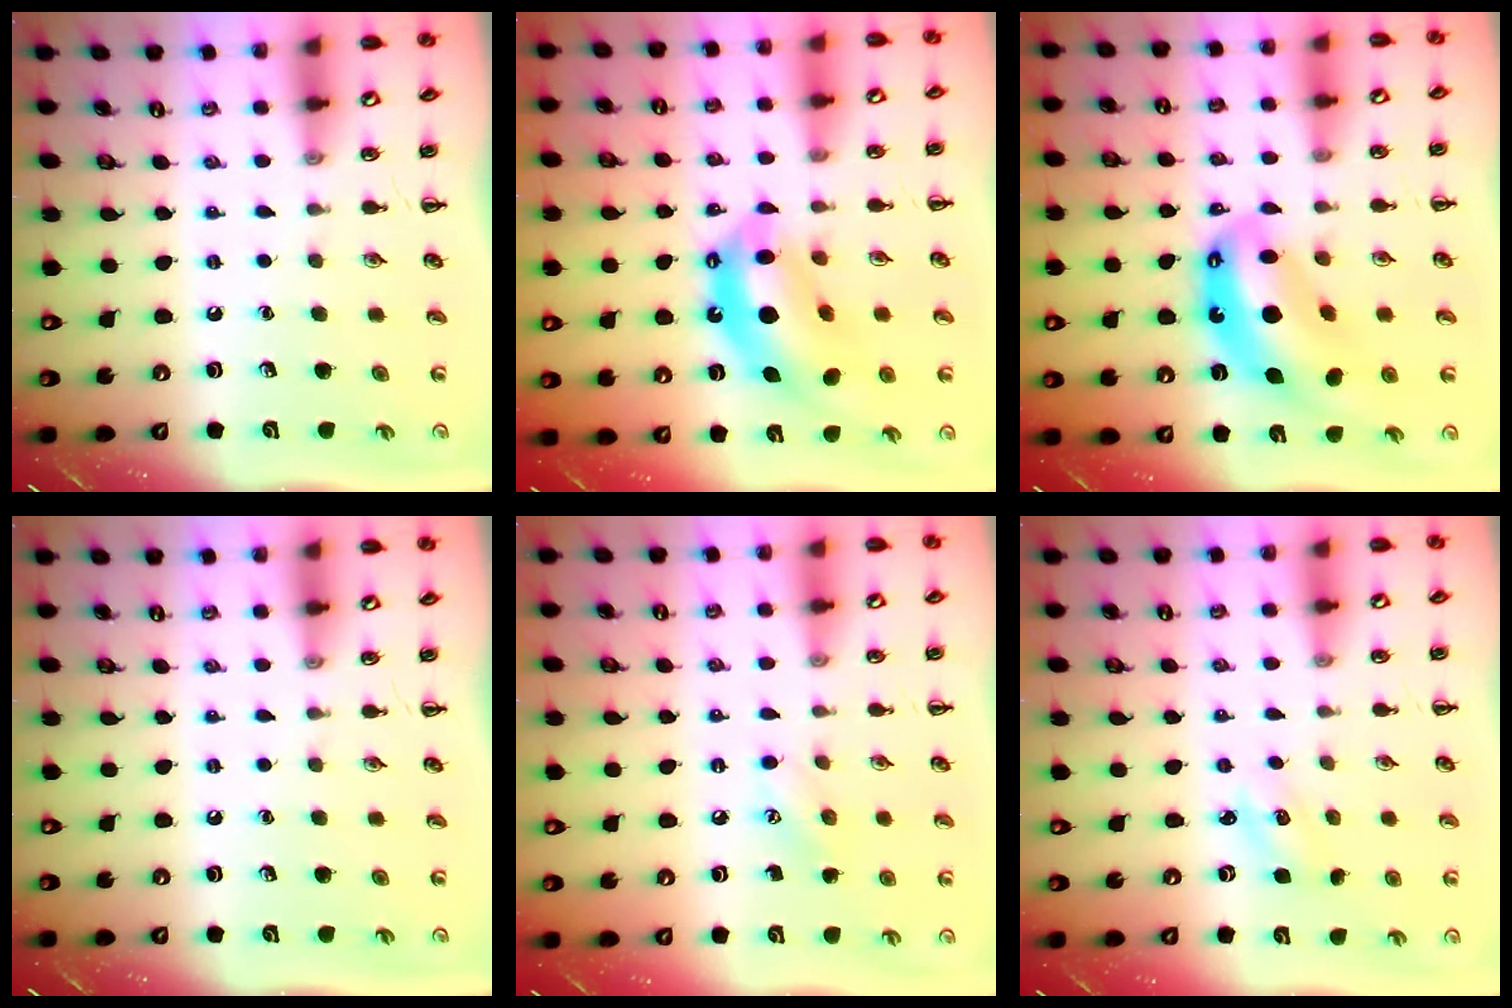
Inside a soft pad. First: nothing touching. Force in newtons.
{"total": 13.1, "press": 12.6, "slide": 3.6}
{"total": 14.5, "press": 13.9, "slide": 4.1}
{"total": 0.0}
{"total": 6.4, "press": 6.2, "slide": 1.6}
{"total": 2.5, "press": 2.4, "slide": 0.7}